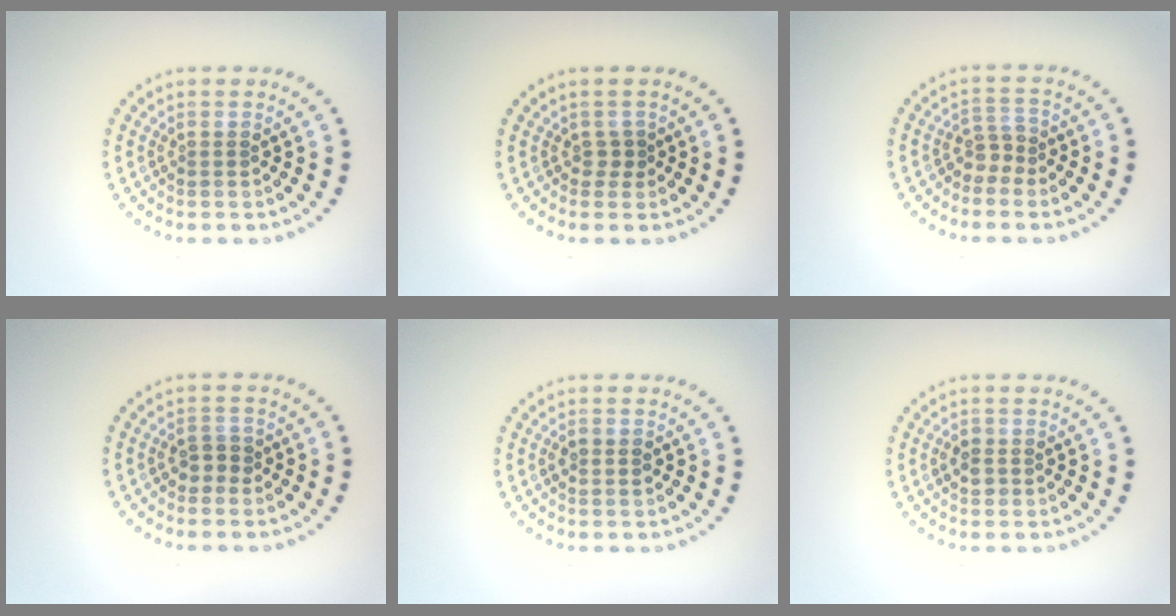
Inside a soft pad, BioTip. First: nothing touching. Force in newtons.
{"total": 0.9, "press": 0.8, "slide": 0.5}
{"total": 1.9, "press": 1.4, "slide": 1.3}
{"total": 1.7, "press": 1.6, "slide": 0.5}
{"total": 0.9, "press": 0.9, "slide": 0.1}
{"total": 1.2, "press": 1.2, "slide": 0.4}